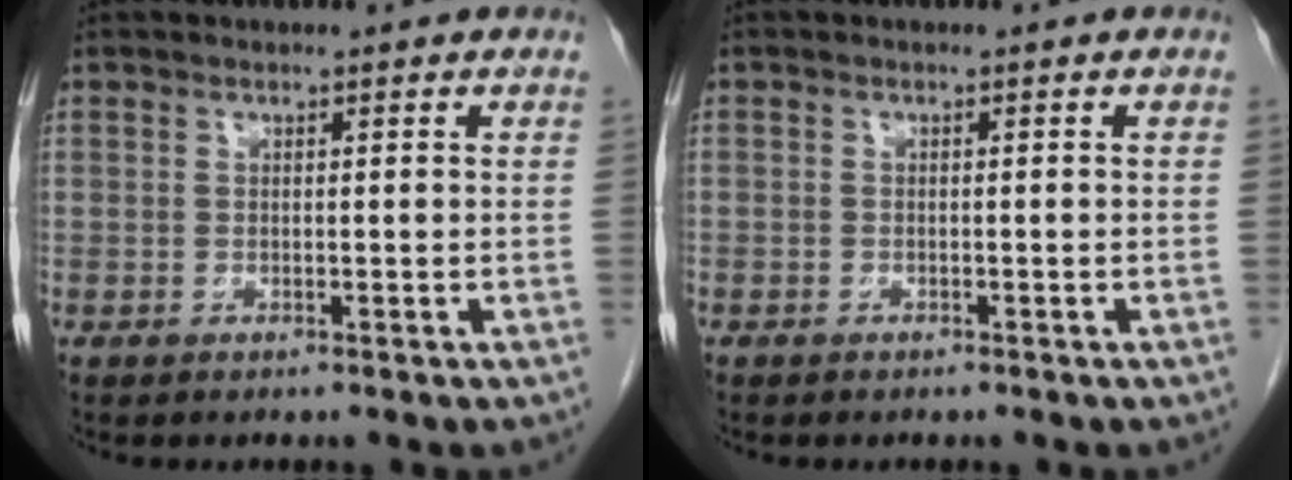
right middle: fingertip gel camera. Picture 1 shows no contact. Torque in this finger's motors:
{"motor_torque": [0.85, -1.29, -0.44, -0.21]}